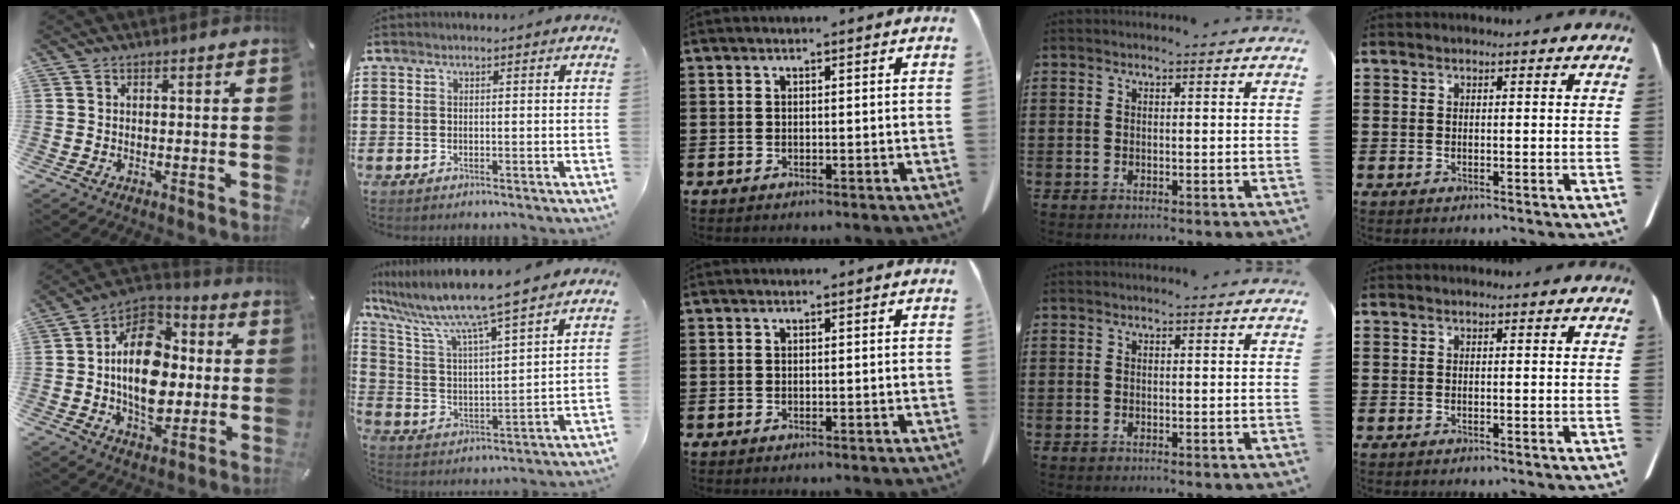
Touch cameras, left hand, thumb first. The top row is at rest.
{"thumb": {"total": 18.6, "force": [-0.8, 13.0, 13.3], "torque": [-0.243, 0.007, -0.018]}, "index": {"total": 9.0, "force": [7.9, -0.7, 4.3], "torque": [-0.118, -0.053, 0.126]}}